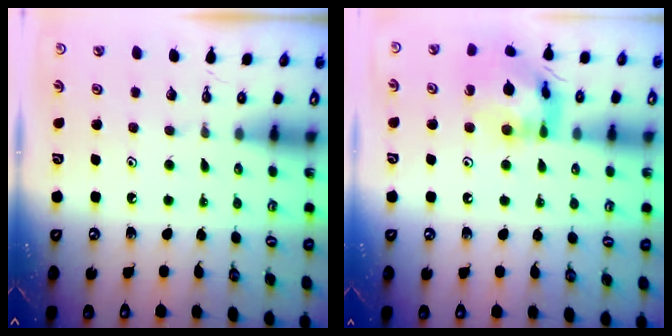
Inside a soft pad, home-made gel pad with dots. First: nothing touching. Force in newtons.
{"total": 13.7, "press": 13.6, "slide": 1.4}